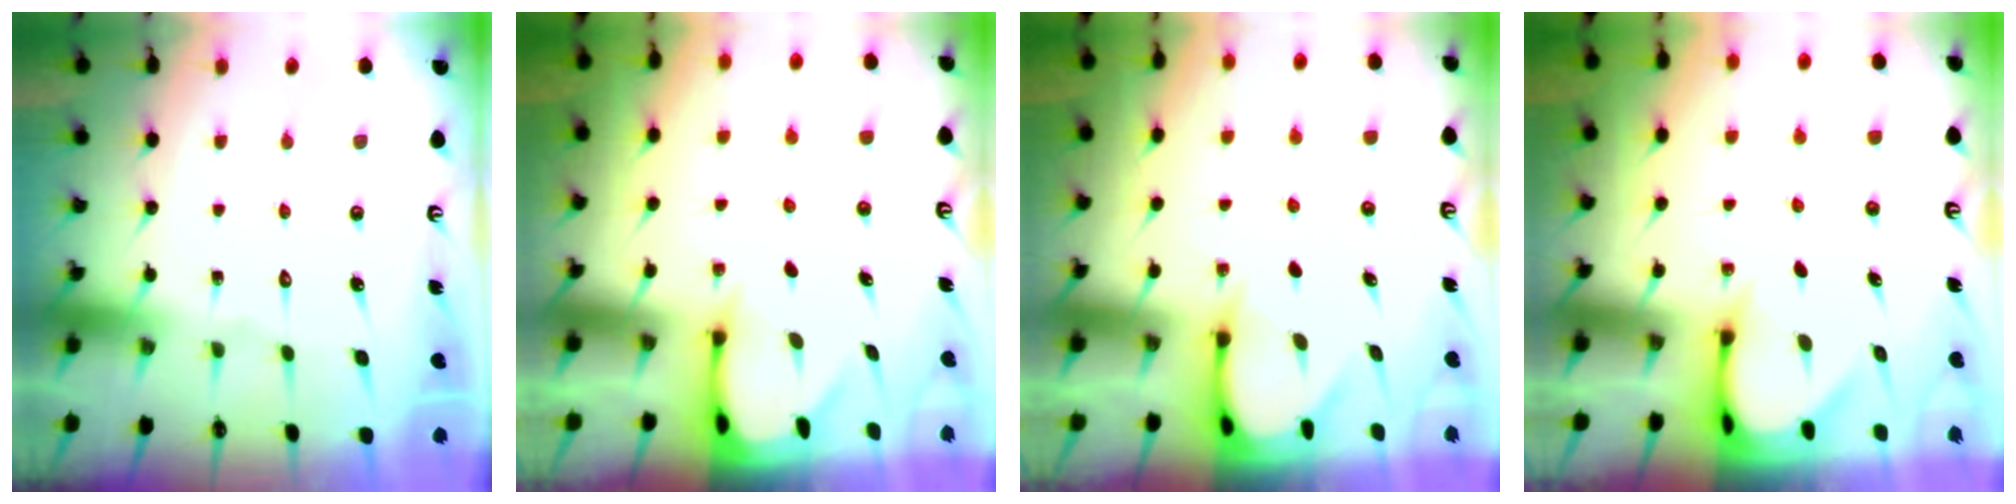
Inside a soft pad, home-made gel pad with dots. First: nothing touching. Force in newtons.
{"total": 2.4, "press": 2.4, "slide": 0.3}
{"total": 3.6, "press": 3.6, "slide": 0.4}
{"total": 3.3, "press": 3.3, "slide": 0.2}